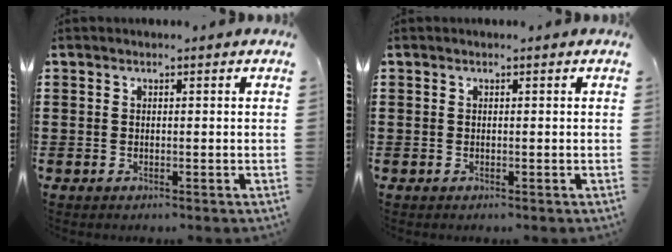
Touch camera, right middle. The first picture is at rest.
{"total": 0.0}